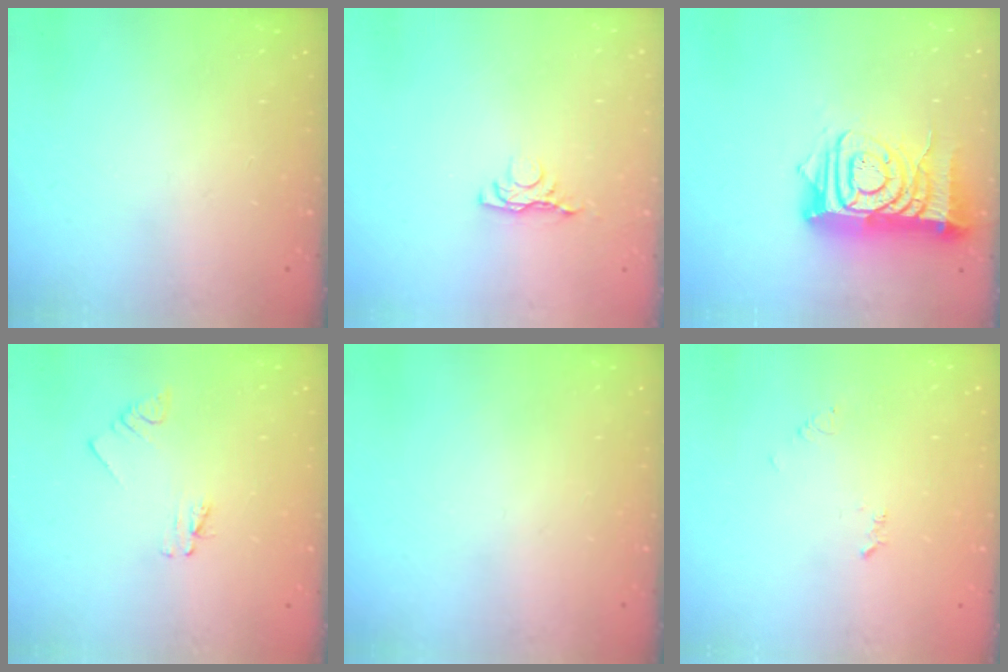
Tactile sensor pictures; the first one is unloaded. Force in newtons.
{"total": 3.7, "press": 3.7, "slide": 0.7}
{"total": 14.5, "press": 14.4, "slide": 1.6}
{"total": 1.6, "press": 1.6, "slide": 0.2}
{"total": 0.0}
{"total": 4.1, "press": 4.0, "slide": 0.5}